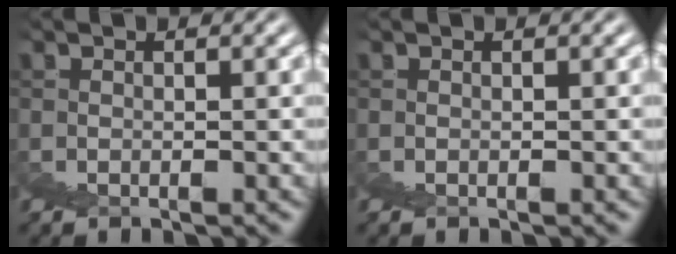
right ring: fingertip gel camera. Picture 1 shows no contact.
{"total": 0.0}